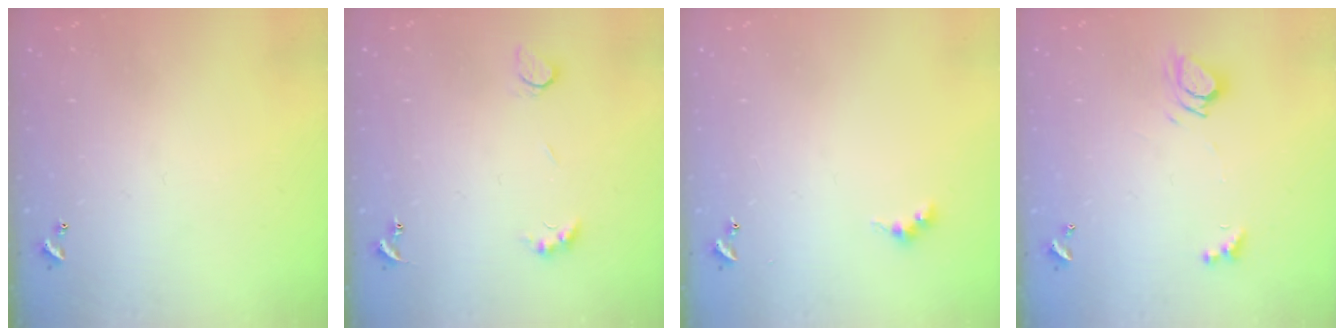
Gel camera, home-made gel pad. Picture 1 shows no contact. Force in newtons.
{"total": 3.8, "press": 3.6, "slide": 1.0}
{"total": 3.8, "press": 3.7, "slide": 0.7}
{"total": 6.3, "press": 6.2, "slide": 1.0}